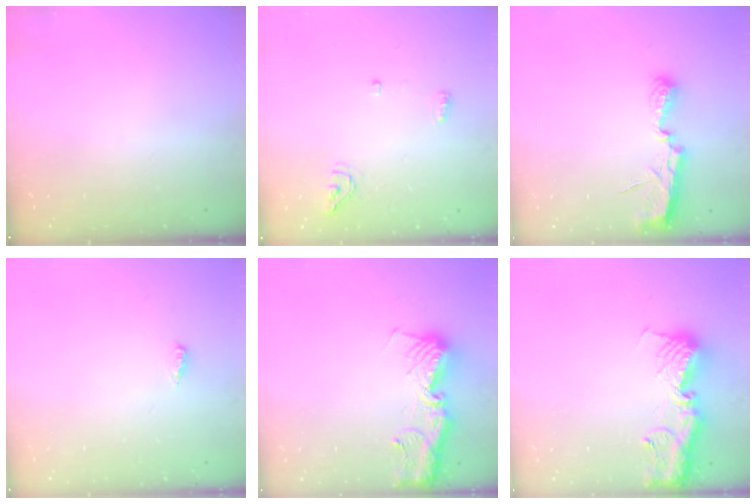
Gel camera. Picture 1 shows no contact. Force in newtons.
{"total": 4.9, "press": 4.8, "slide": 1.0}
{"total": 7.2, "press": 7.2, "slide": 0.5}
{"total": 2.7, "press": 2.5, "slide": 1.0}
{"total": 13.2, "press": 13.1, "slide": 1.3}
{"total": 15.7, "press": 15.6, "slide": 1.6}